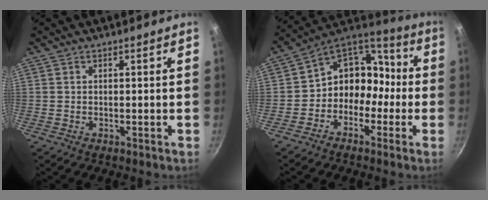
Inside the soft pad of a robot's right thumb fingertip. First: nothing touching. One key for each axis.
{"total": 11.8, "fx": -3.1, "fy": 9.9, "fz": 5.6, "tx": -0.032, "ty": 0.068, "tz": -0.072}